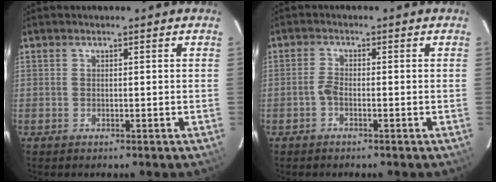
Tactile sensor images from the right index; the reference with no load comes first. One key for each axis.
{"total": 1.7, "fx": -1.0, "fy": 0.6, "fz": 1.2, "tx": -0.030, "ty": 0.005, "tz": -0.023}